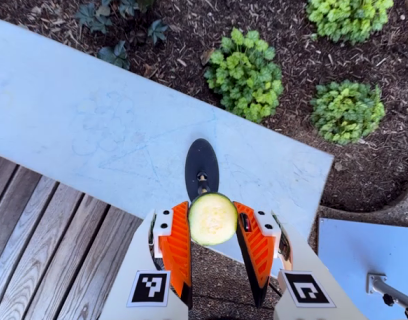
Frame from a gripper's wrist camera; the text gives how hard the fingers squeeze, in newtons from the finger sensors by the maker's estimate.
{"total": 11.9, "left": 12.3, "right": 11.4}